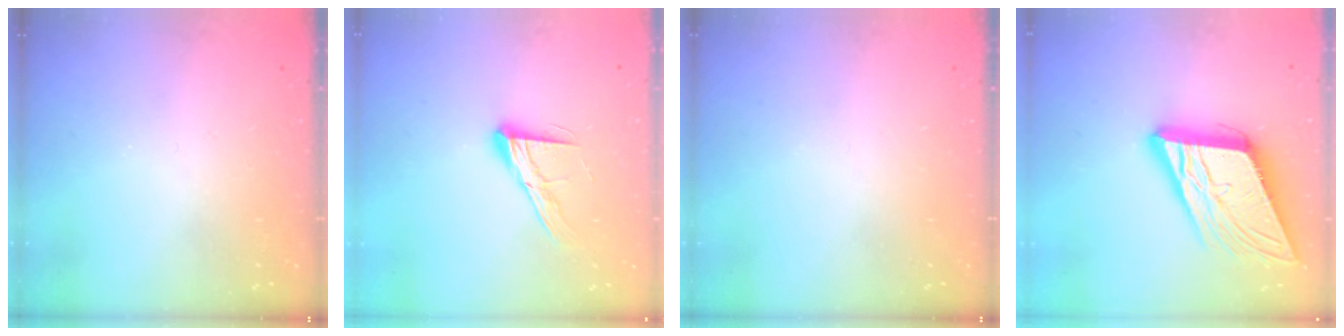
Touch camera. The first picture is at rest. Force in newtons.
{"total": 12.4, "press": 12.3, "slide": 1.4}
{"total": 0.0}
{"total": 18.0, "press": 17.6, "slide": 3.8}